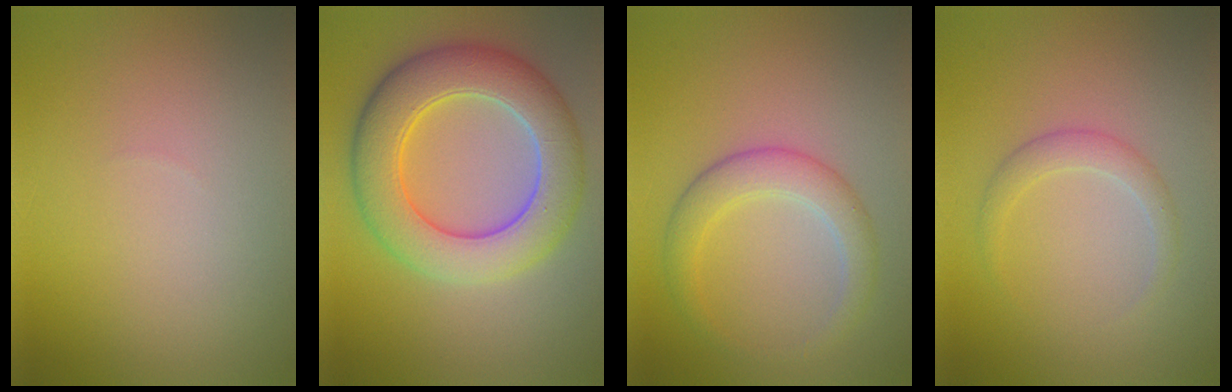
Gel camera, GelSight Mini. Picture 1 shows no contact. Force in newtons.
{"total": 8.4, "press": 8.4, "slide": 0.4}
{"total": 3.3, "press": 3.3, "slide": 0.1}
{"total": 1.7, "press": 1.7, "slide": 0.1}